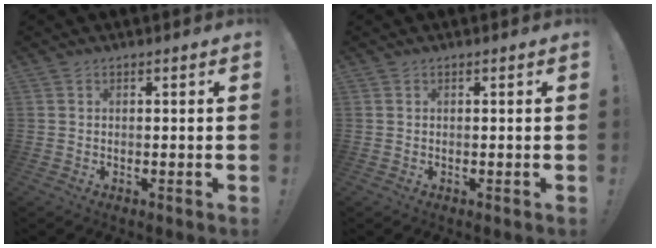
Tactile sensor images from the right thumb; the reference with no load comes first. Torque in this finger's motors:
{"motor_torque": [0.00, 0.00, 0.00, 0.00, 0.03]}